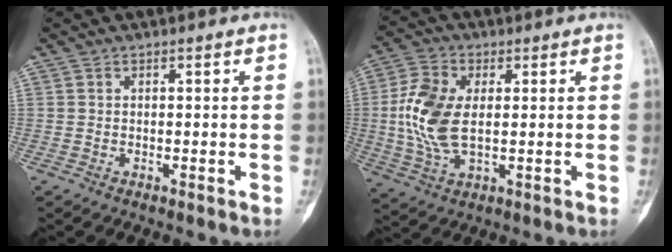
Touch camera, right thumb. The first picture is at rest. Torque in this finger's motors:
{"motor_torque": [-0.72, 1.31, 0.18, -0.07, 0.20]}